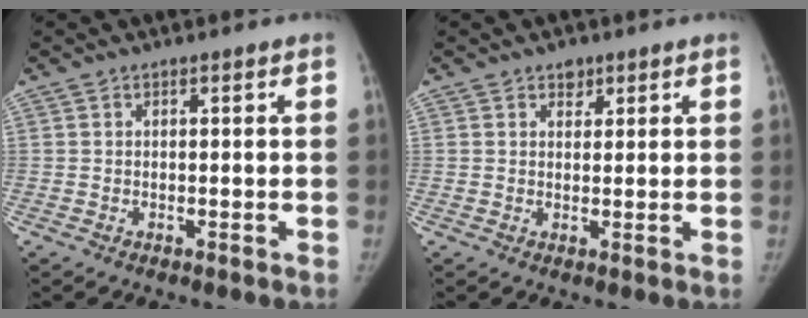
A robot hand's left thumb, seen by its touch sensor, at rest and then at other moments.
{"total": 2.2, "force": [1.4, 1.5, 0.7], "torque": [0.005, -0.007, 0.018]}